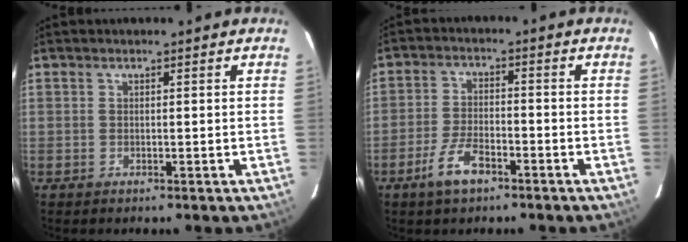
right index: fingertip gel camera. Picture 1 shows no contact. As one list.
[{"total": 6.7, "force": [-4.3, 2.6, 4.4], "torque": [-0.102, -0.002, -0.080]}]